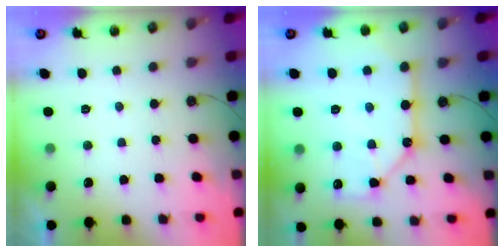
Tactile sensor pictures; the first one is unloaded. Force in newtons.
{"total": 11.2, "press": 11.2, "slide": 0.7}